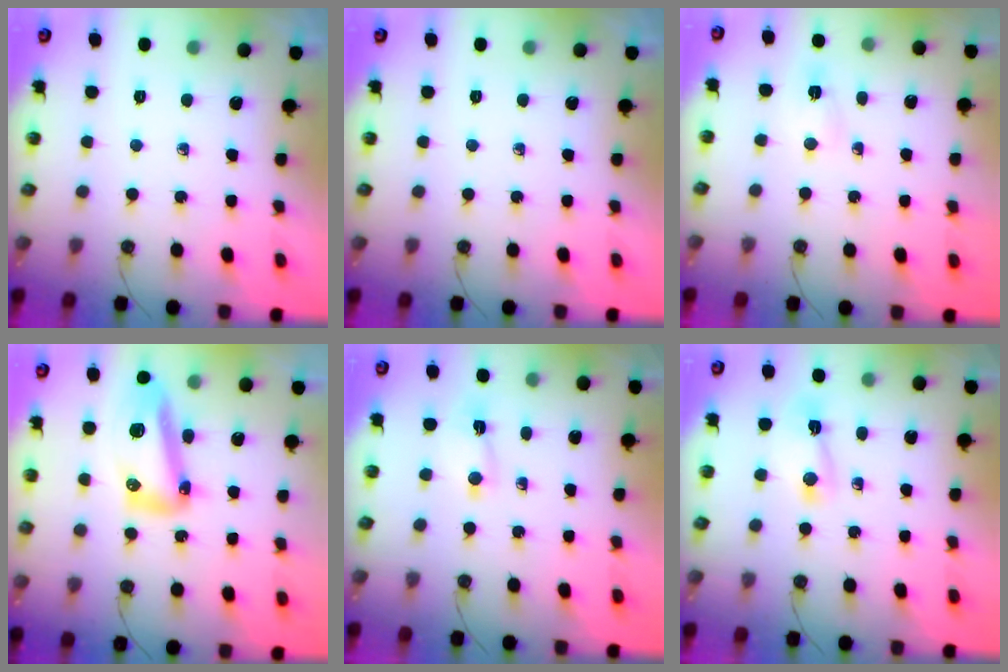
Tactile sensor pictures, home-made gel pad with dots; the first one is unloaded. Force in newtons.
{"total": 0.0}
{"total": 3.3, "press": 3.2, "slide": 0.4}
{"total": 15.5, "press": 15.1, "slide": 3.1}
{"total": 1.4, "press": 1.4, "slide": 0.3}
{"total": 3.4, "press": 3.4, "slide": 0.4}